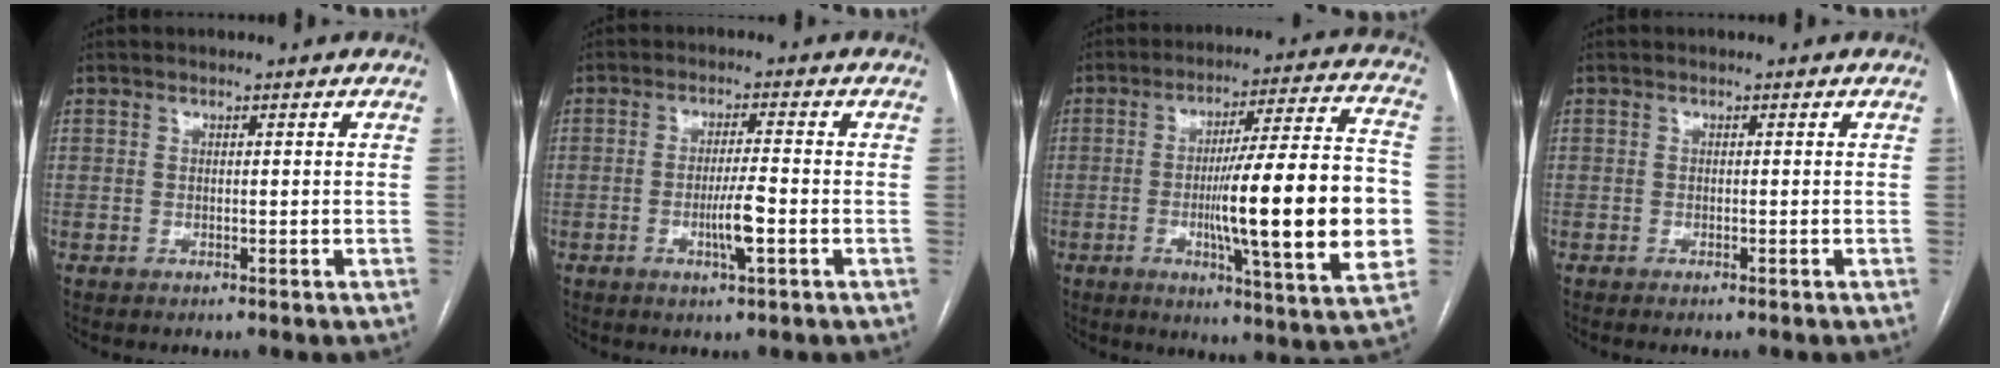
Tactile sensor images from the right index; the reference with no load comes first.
{"total": 4.9, "force": [-1.6, 0.0, 4.6], "torque": [-0.084, -0.007, -0.028]}
{"total": 21.9, "force": [-2.9, 1.2, 21.7], "torque": [-0.288, 0.006, -0.044]}
{"total": 0.8, "force": [-0.6, 0.0, 0.4], "torque": [-0.009, -0.002, -0.009]}